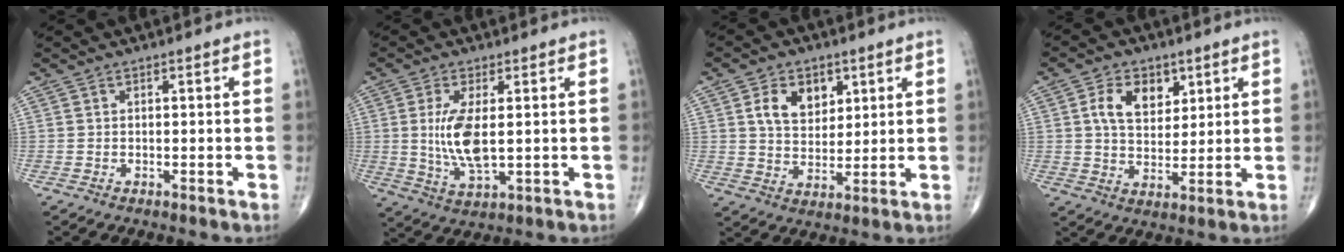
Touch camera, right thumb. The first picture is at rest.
{"total": 8.9, "force": [0.7, 3.3, 8.2], "torque": [-0.171, -0.017, 0.021]}
{"total": 8.8, "force": [3.5, 6.0, 5.3], "torque": [-0.063, -0.018, 0.064]}
{"total": 8.7, "force": [3.3, 5.8, 5.6], "torque": [-0.073, -0.013, 0.060]}